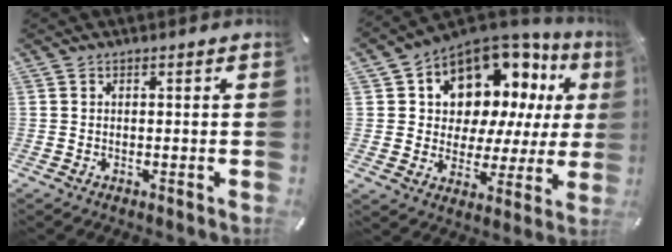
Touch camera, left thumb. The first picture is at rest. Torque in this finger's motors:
{"motor_torque": [1.97, 3.04, 2.28, -0.50, 0.19]}